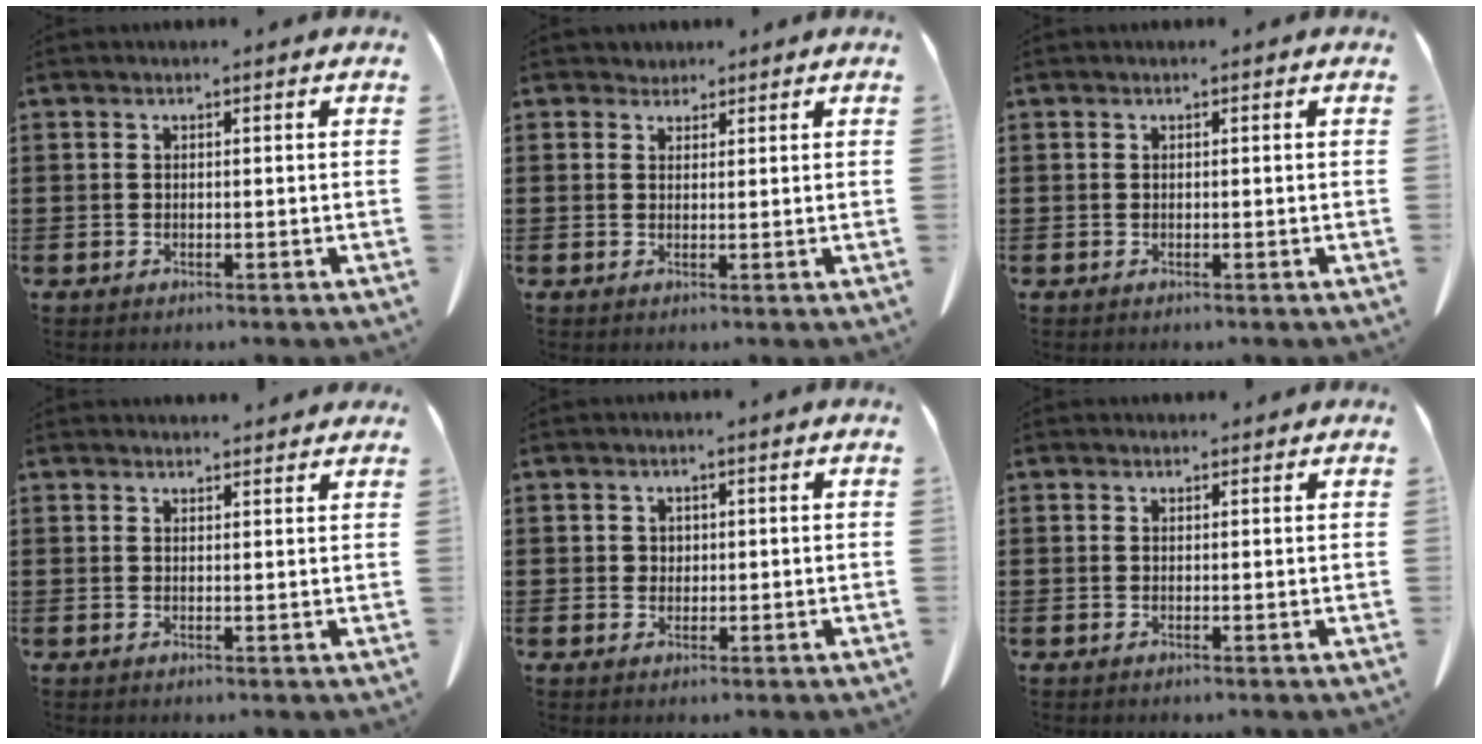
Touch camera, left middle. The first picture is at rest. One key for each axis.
{"total": 1.7, "fx": 1.5, "fy": 0.9, "fz": 0.1, "tx": -0.006, "ty": 0.005, "tz": 0.029}
{"total": 0.0}
{"total": 2.2, "fx": 2.1, "fy": 0.2, "fz": 0.3, "tx": -0.003, "ty": -0.005, "tz": 0.039}
{"total": 1.4, "fx": 0.5, "fy": 1.3, "fz": 0.4, "tx": -0.010, "ty": 0.007, "tz": 0.010}
{"total": 0.7, "fx": 0.7, "fy": 0.2, "fz": 0.1, "tx": -0.004, "ty": 0.001, "tz": 0.014}